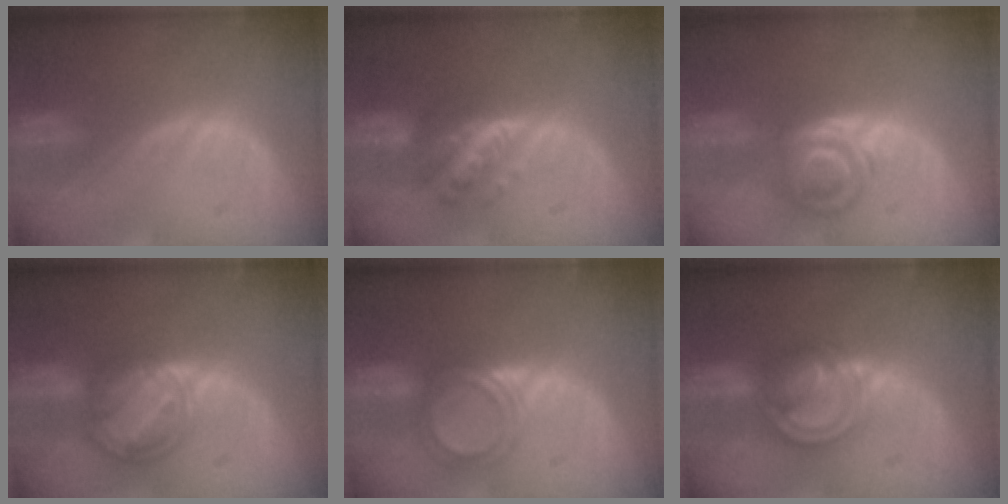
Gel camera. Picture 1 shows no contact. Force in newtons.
{"total": 5.8, "press": 5.3, "slide": 2.4}
{"total": 6.0, "press": 5.6, "slide": 2.2}
{"total": 8.2, "press": 7.0, "slide": 4.2}
{"total": 4.8, "press": 4.6, "slide": 1.4}
{"total": 7.9, "press": 6.7, "slide": 4.0}